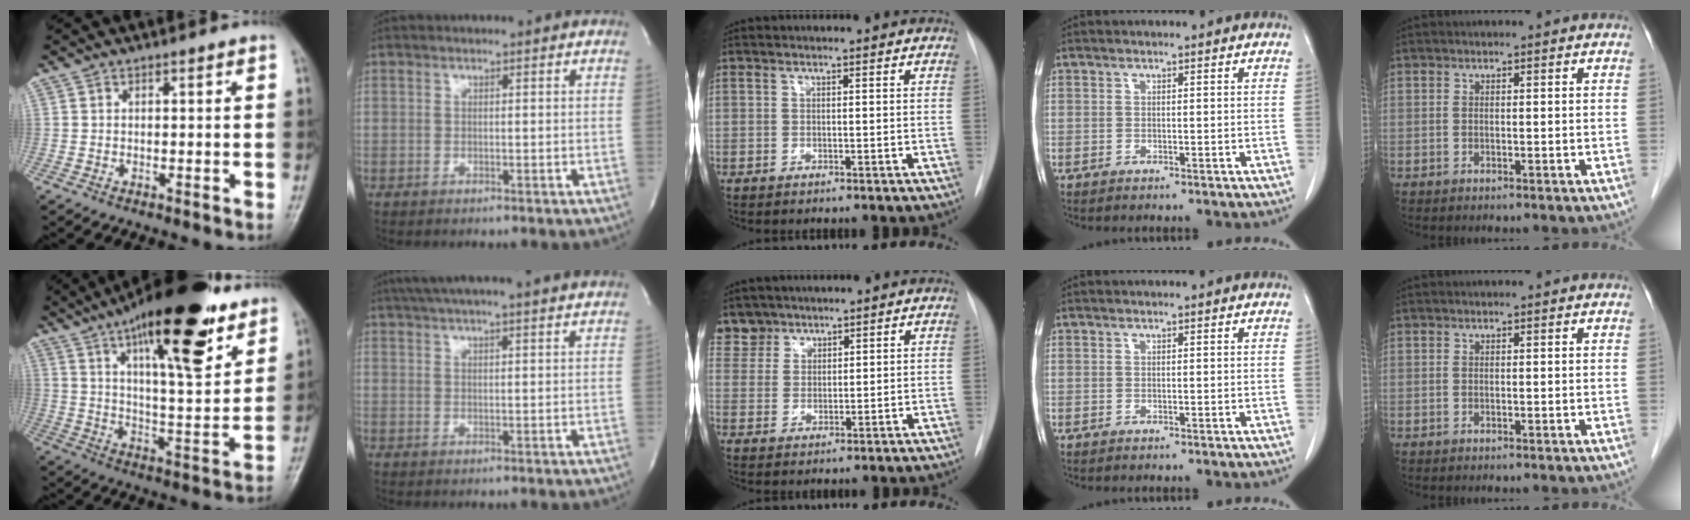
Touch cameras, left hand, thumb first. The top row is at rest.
{"thumb": {"total": 23.7, "force": [14.0, 7.3, 17.7], "torque": [-0.251, -0.051, 0.219]}, "index": {"total": 13.8, "force": [12.0, -0.2, 6.7], "torque": [-0.118, 0.025, 0.156]}, "middle": {"total": 4.2, "force": [3.5, 2.3, -0.5], "torque": [0.021, 0.004, 0.067]}}